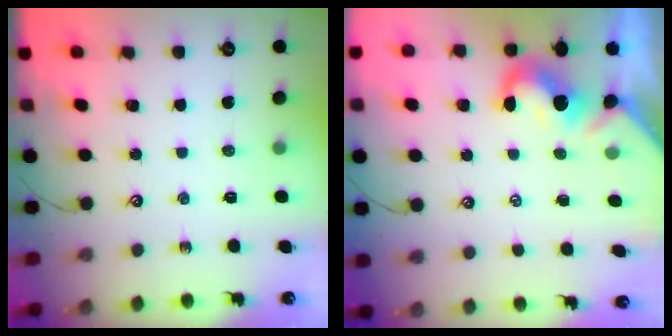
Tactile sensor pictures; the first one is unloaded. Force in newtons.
{"total": 1.8, "press": 1.7, "slide": 0.6}